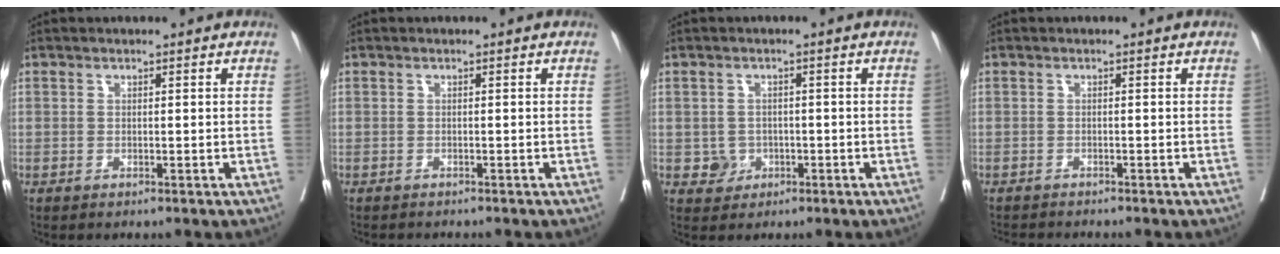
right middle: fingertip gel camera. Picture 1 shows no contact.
{"total": 2.0, "force": [-1.9, 0.4, 0.6], "torque": [-0.015, -0.005, -0.025]}
{"total": 2.6, "force": [-0.8, 2.4, 0.6], "torque": [-0.001, 0.007, -0.008]}
{"total": 3.3, "force": [-3.2, 0.0, 0.9], "torque": [-0.011, -0.011, -0.049]}